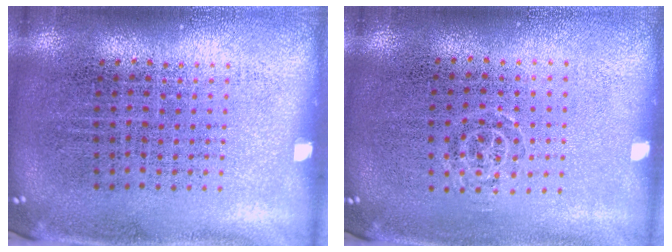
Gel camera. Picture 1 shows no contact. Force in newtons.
{"total": 0.7, "press": 0.5, "slide": 0.4}